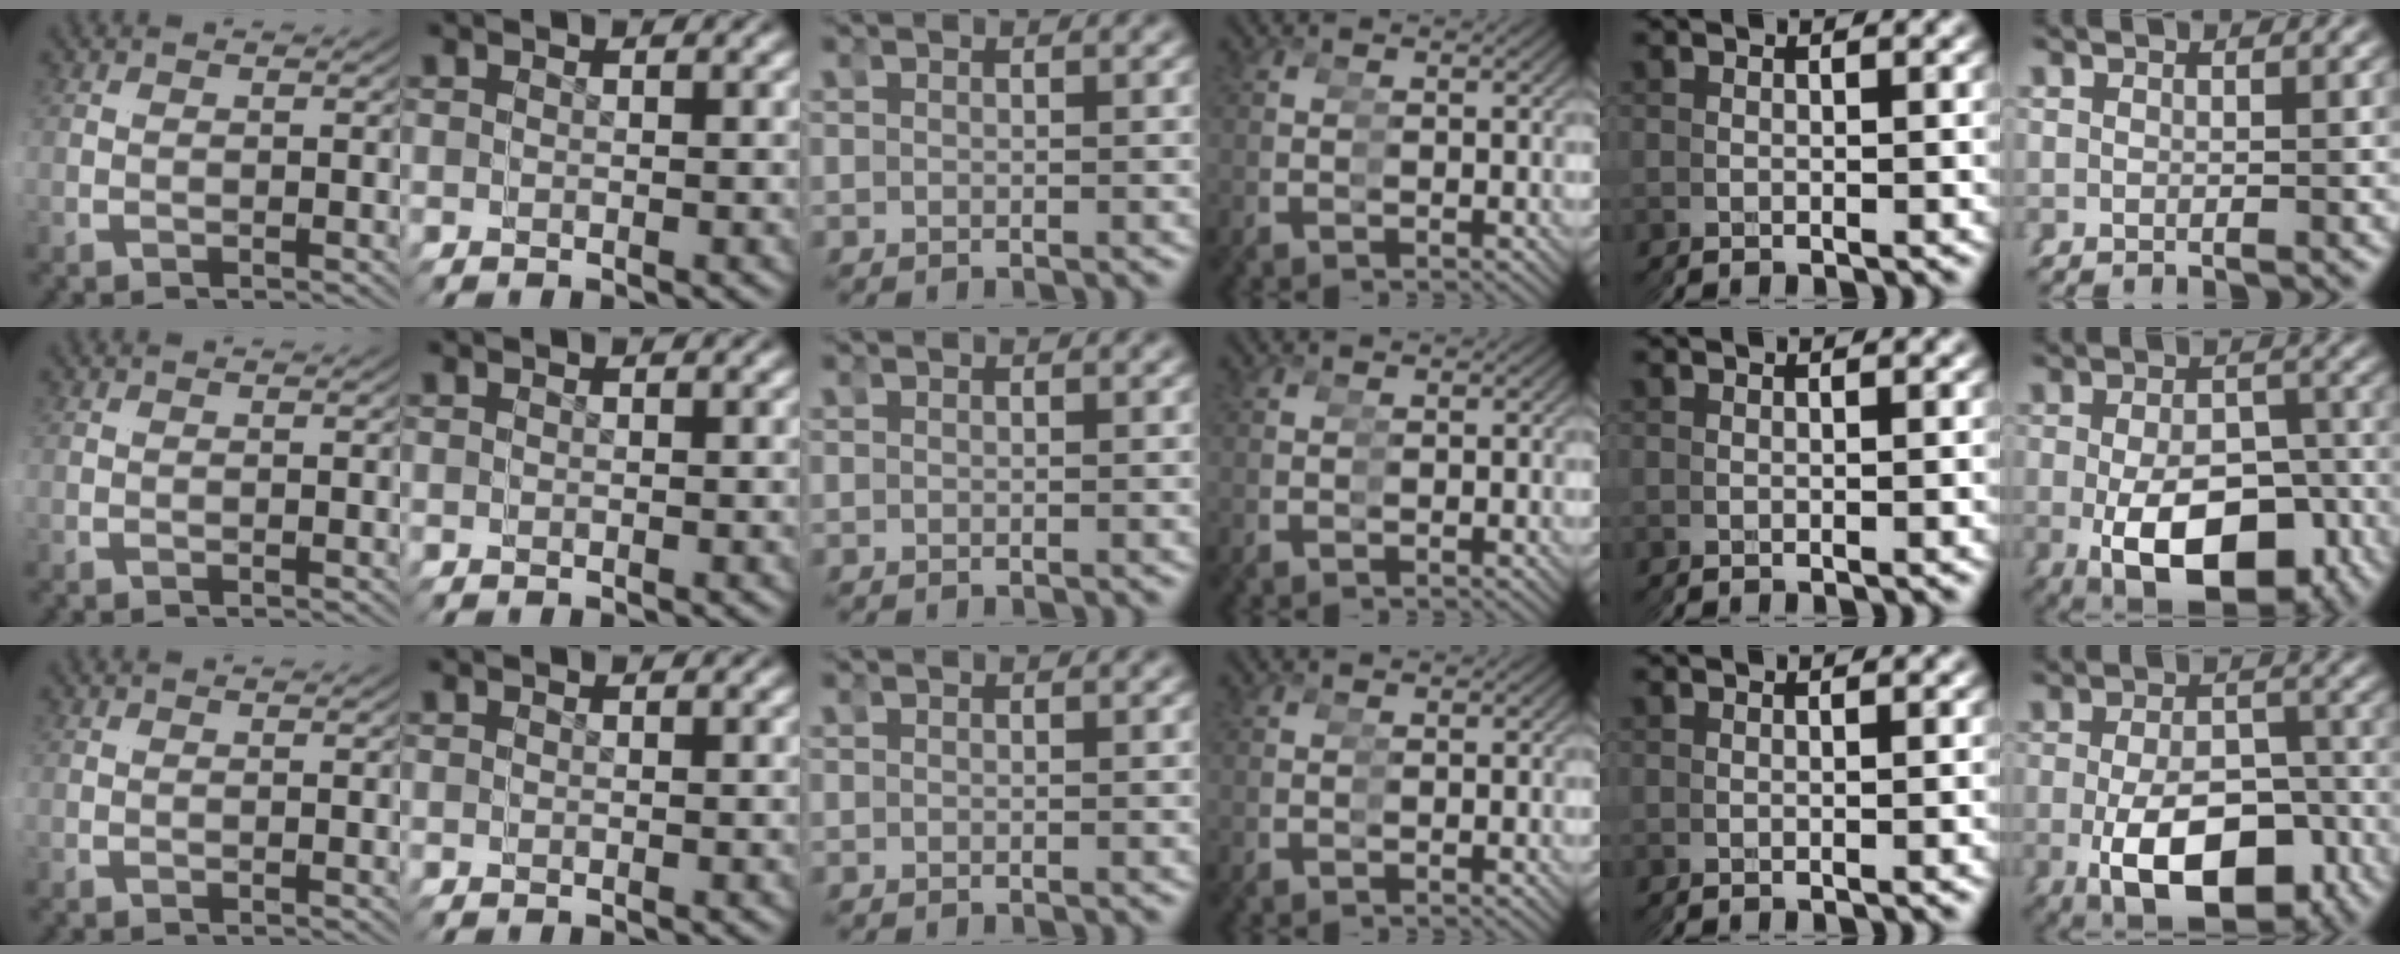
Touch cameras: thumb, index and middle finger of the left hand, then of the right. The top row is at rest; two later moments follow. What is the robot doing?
{"motion": "grasp_and_lifting", "object": "tape"}